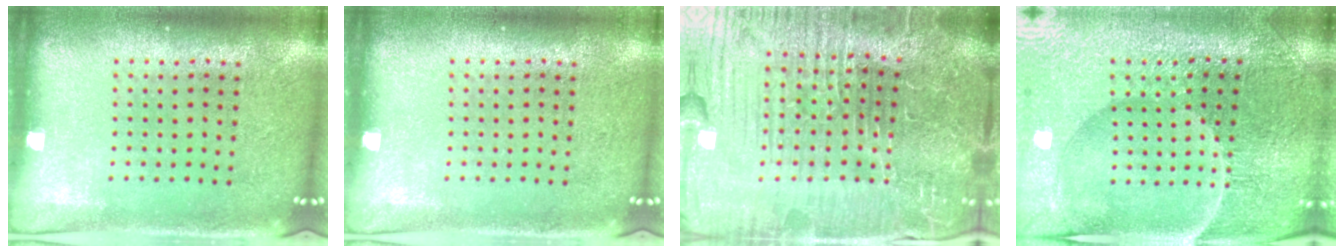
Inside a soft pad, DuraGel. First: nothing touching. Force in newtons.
{"total": 0.0}
{"total": 6.4, "press": 5.9, "slide": 2.5}
{"total": 3.8, "press": 3.7, "slide": 0.4}